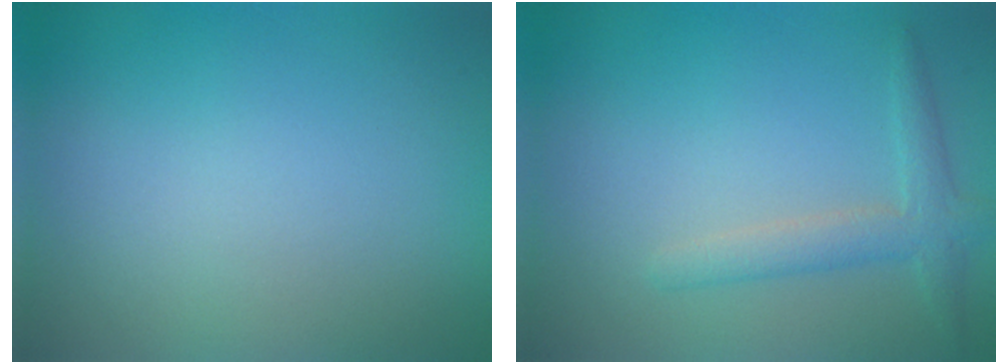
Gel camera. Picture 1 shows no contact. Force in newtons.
{"total": 2.6, "press": 2.6, "slide": 0.1}